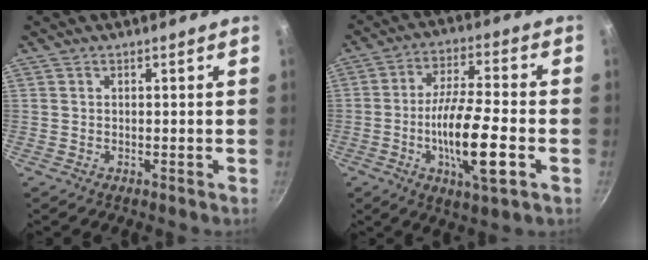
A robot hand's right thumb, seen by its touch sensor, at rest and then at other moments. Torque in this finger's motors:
{"motor_torque": [2.46, 1.23, 2.04, -0.73, 0.59]}